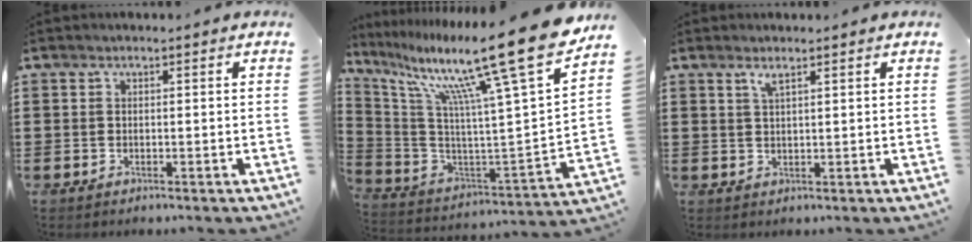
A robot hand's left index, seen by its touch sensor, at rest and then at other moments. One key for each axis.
{"total": 18.1, "fx": 12.8, "fy": 0.0, "fz": 12.8, "tx": -0.243, "ty": -0.099, "tz": 0.191}
{"total": 1.9, "fx": 1.3, "fy": 0.2, "fz": 1.4, "tx": -0.030, "ty": 0.001, "tz": 0.022}